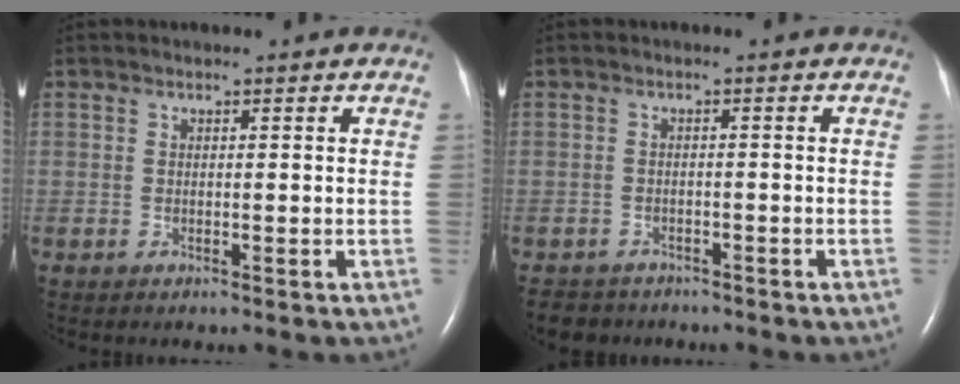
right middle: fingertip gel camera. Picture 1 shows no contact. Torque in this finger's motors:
{"motor_torque": [0.34, -0.26, 0.07, 0.02]}